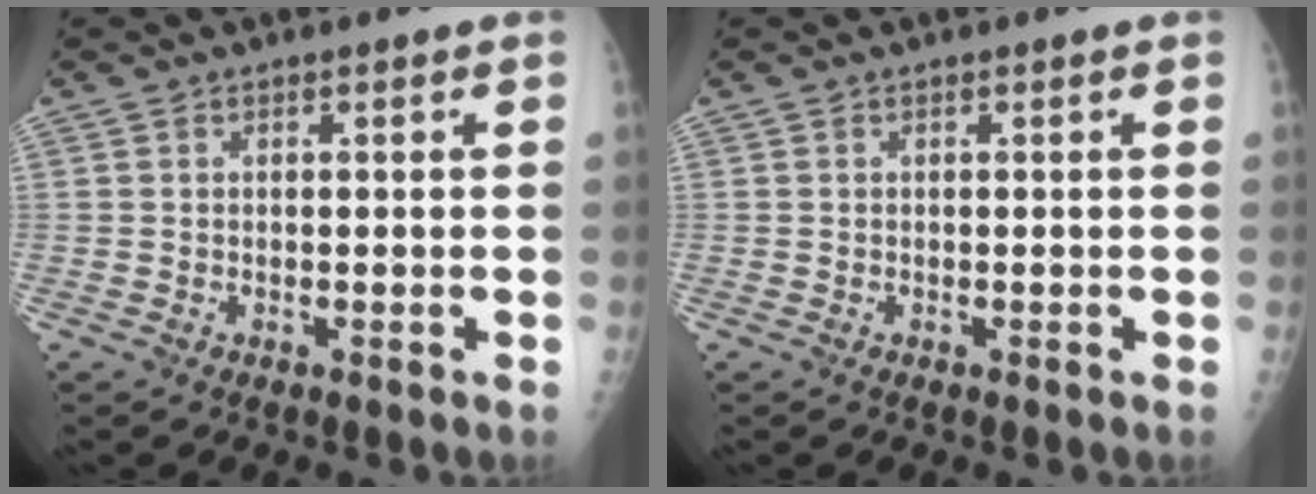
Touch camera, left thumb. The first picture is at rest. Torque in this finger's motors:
{"motor_torque": [0.01, 0.01, 0.00, -0.01, 0.00]}